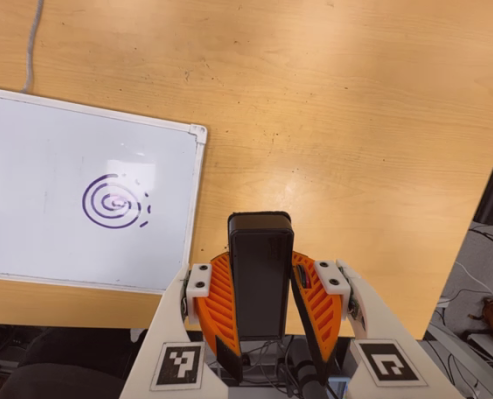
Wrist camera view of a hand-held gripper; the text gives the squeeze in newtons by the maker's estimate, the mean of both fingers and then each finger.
{"total": 7.2, "left": 6.4, "right": 8.0}